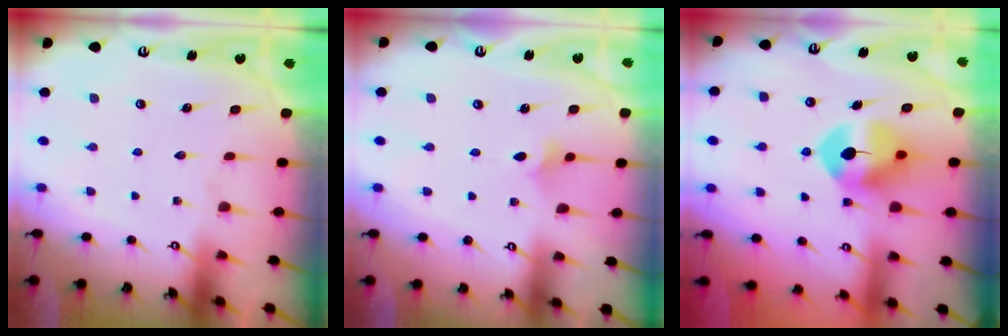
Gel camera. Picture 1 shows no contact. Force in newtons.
{"total": 2.3, "press": 2.2, "slide": 0.6}
{"total": 9.1, "press": 8.9, "slide": 1.7}